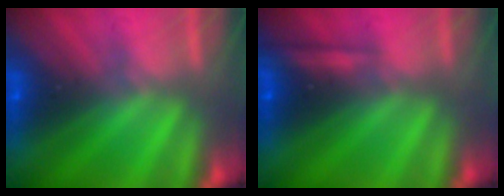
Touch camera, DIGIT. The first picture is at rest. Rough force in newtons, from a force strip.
{"total": 2.3}